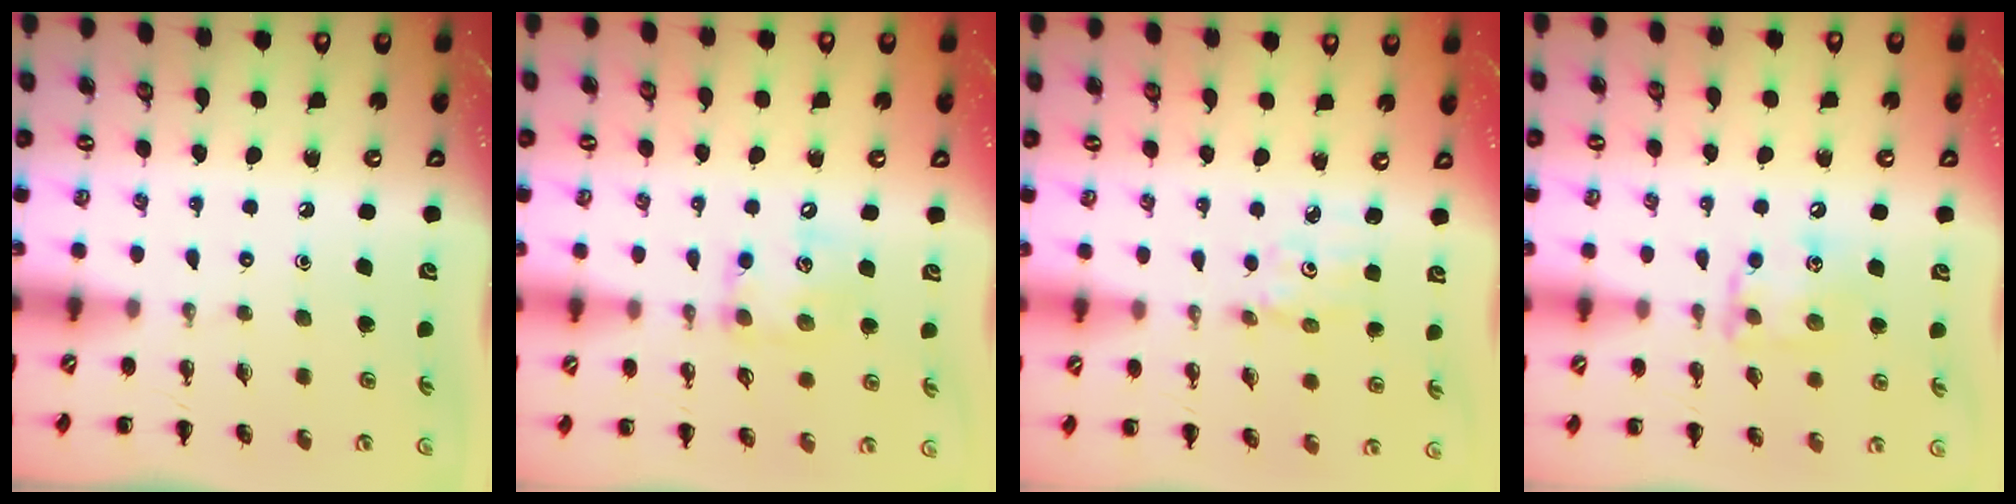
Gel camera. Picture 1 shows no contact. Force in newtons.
{"total": 9.6, "press": 9.5, "slide": 1.2}
{"total": 2.0, "press": 2.0, "slide": 0.2}
{"total": 10.0, "press": 10.0, "slide": 0.7}